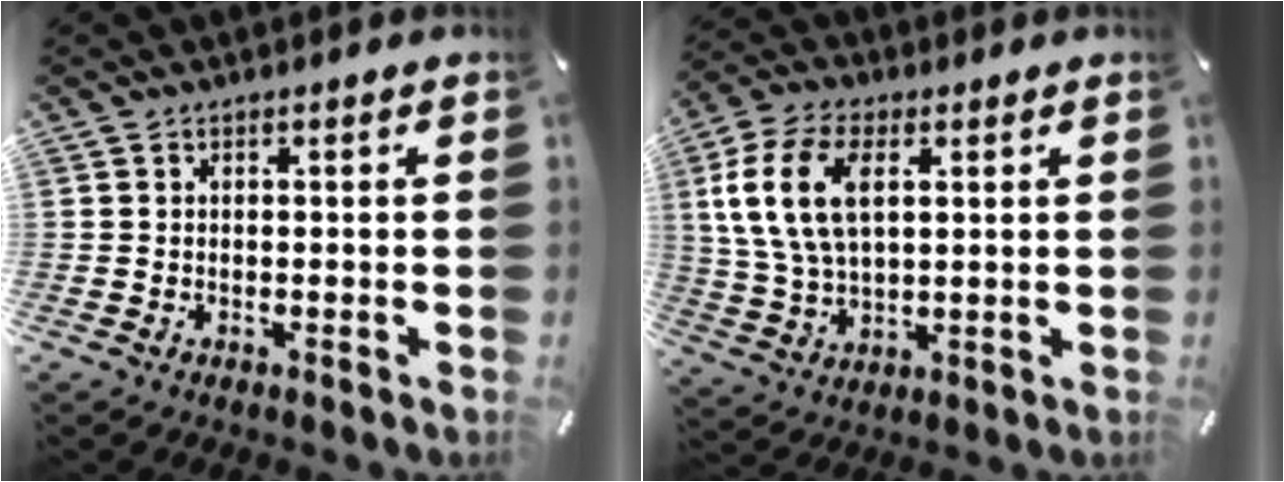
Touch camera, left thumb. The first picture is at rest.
{"total": 12.5, "force": [3.5, 7.7, 9.2], "torque": [-0.228, 0.001, 0.058]}